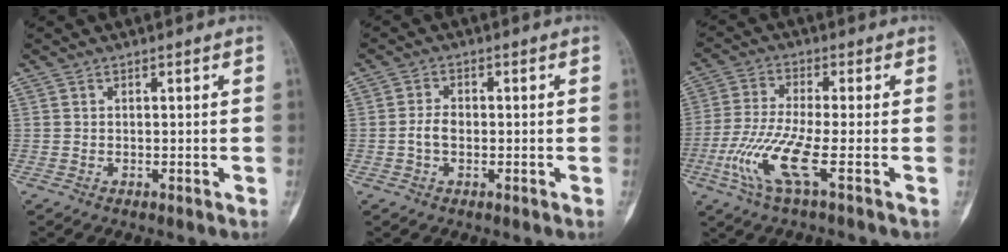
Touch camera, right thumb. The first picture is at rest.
{"total": 3.1, "force": [-0.6, 2.0, 2.3], "torque": [-0.048, 0.010, -0.015]}
{"total": 10.3, "force": [-3.6, 1.3, 9.5], "torque": [-0.231, 0.000, -0.080]}